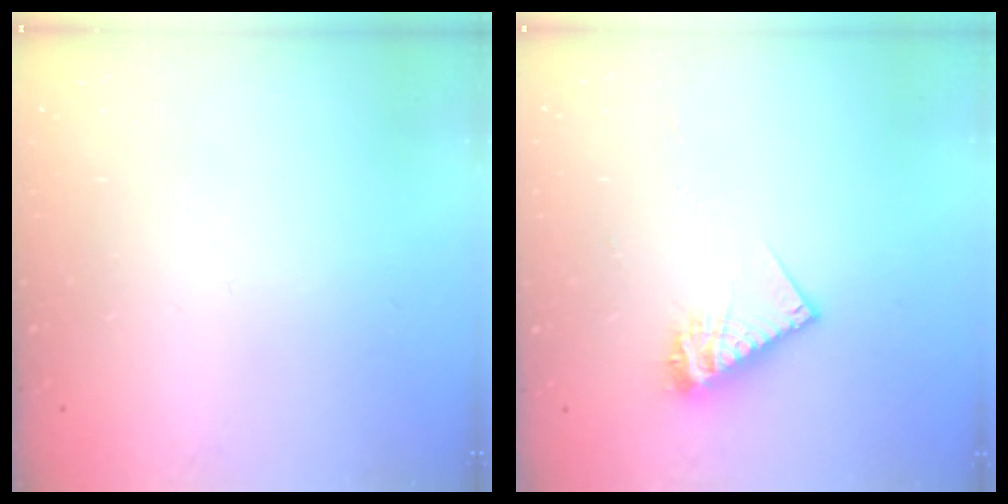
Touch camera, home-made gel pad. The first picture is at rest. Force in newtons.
{"total": 9.7, "press": 9.7, "slide": 0.5}